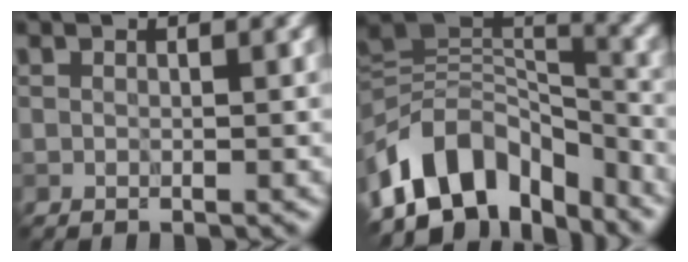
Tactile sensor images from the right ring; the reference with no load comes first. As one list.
[{"total": 10.3, "force": [-5.1, 6.2, 6.4], "torque": [-0.104, 0.028, -0.099]}]